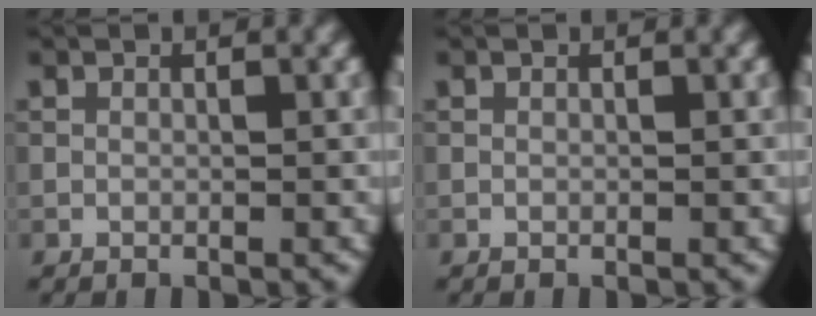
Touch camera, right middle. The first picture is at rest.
{"total": 0.0}